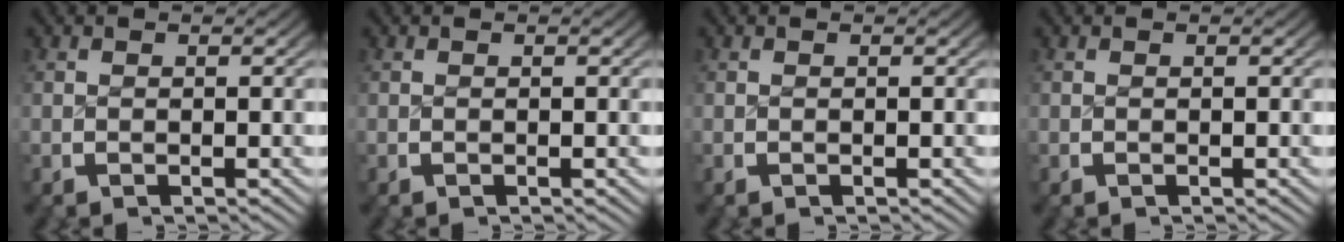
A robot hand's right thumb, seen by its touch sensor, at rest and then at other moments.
{"total": 0.0}
{"total": 0.0}
{"total": 0.0}